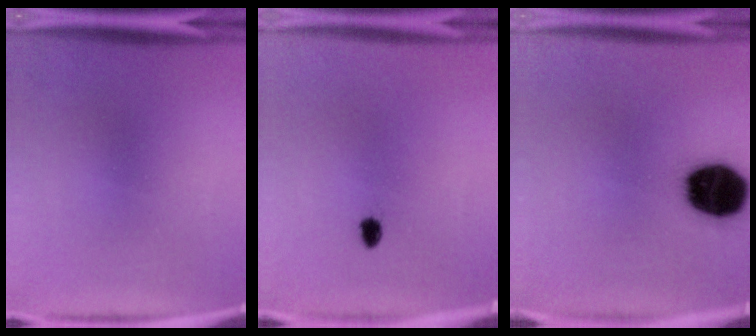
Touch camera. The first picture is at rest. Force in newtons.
{"total": 1.4}
{"total": 18.2}